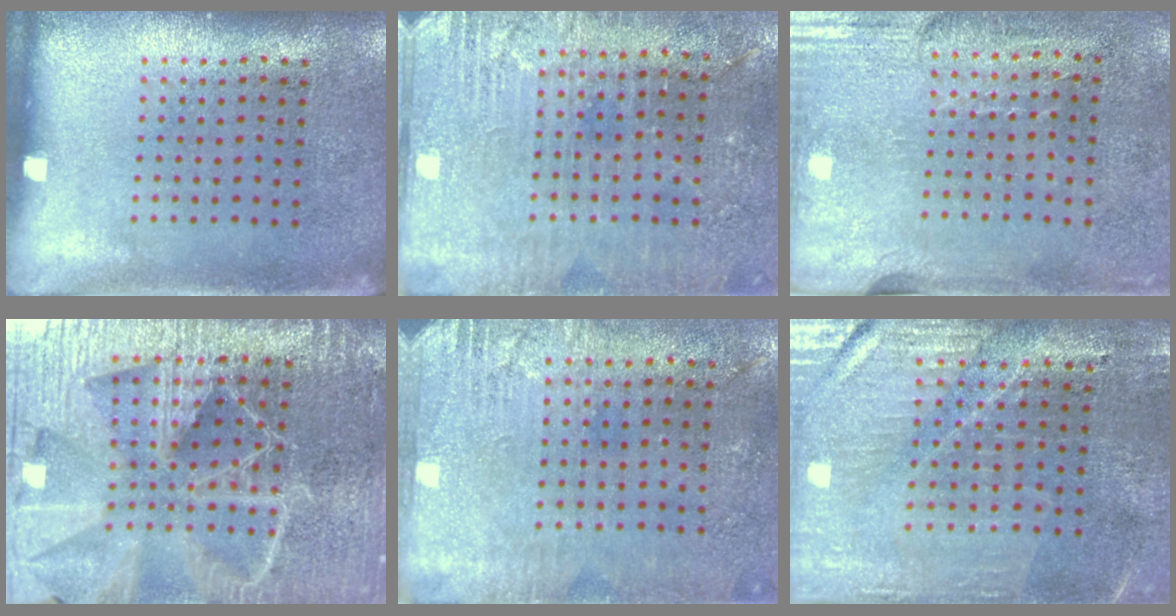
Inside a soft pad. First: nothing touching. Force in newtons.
{"total": 2.8, "press": 2.8, "slide": 0.5}
{"total": 2.9, "press": 2.5, "slide": 1.5}
{"total": 6.3, "press": 5.5, "slide": 3.2}
{"total": 2.8, "press": 2.4, "slide": 1.5}
{"total": 1.3, "press": 1.3, "slide": 0.2}